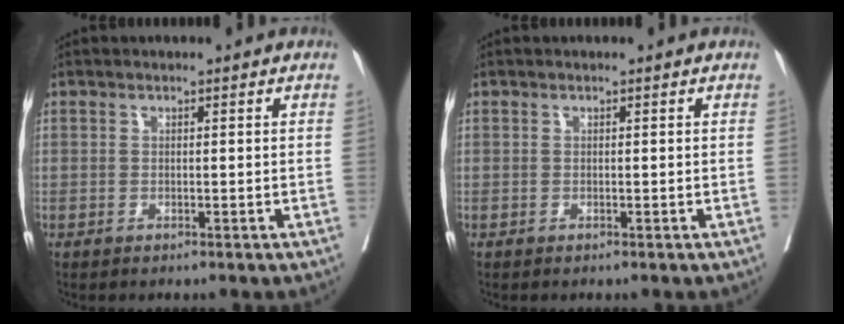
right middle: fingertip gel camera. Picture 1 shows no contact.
{"total": 0.0}